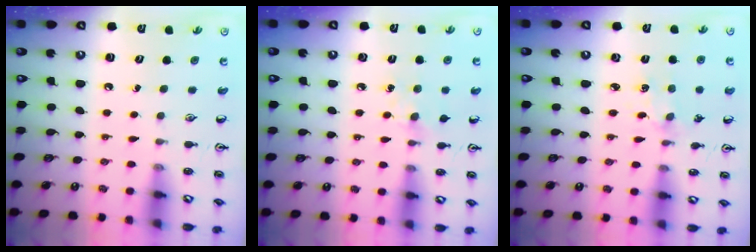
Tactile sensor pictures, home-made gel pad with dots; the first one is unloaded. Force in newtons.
{"total": 6.3, "press": 6.2, "slide": 0.8}
{"total": 2.5, "press": 2.4, "slide": 0.3}